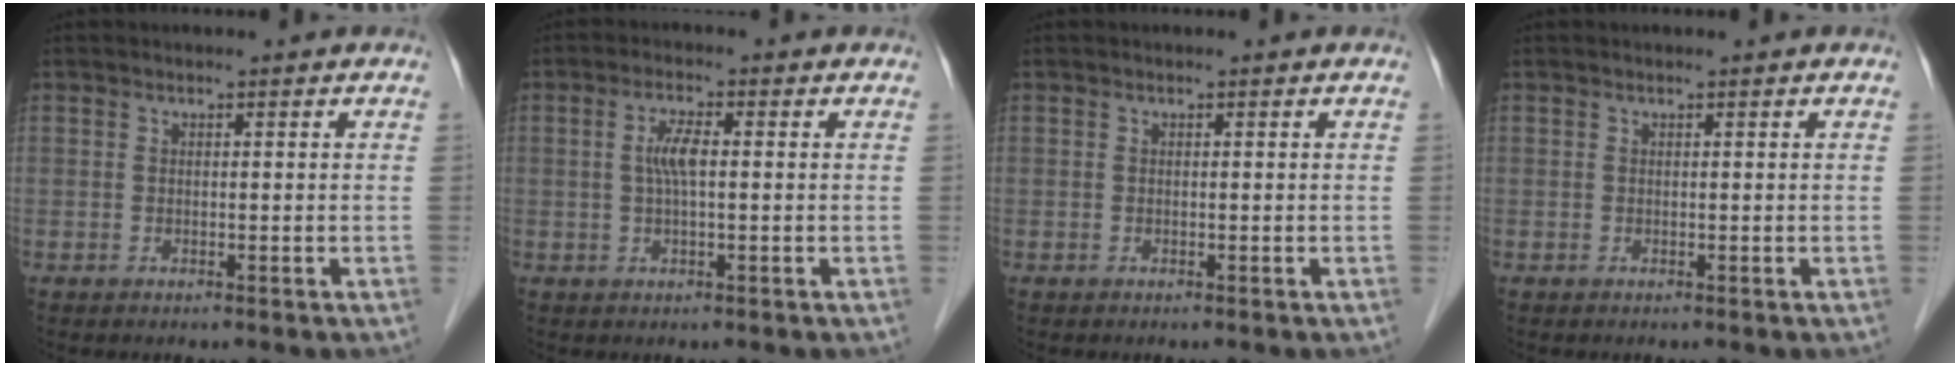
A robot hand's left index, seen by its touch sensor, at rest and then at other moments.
{"total": 3.5, "force": [0.3, 0.8, 3.4], "torque": [-0.073, 0.005, 0.006]}
{"total": 0.0}
{"total": 0.0}